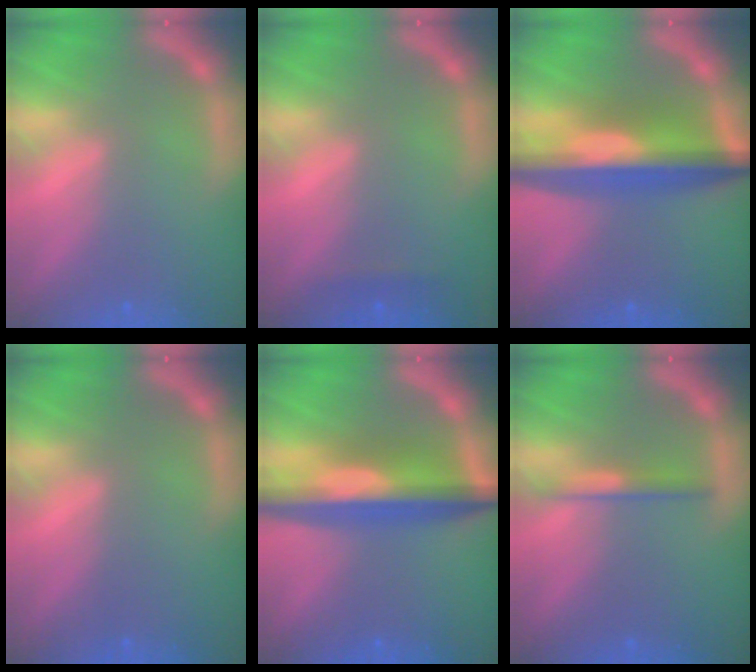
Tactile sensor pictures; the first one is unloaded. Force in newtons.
{"total": 0.9}
{"total": 9.6}
{"total": 0.0}
{"total": 8.5}
{"total": 2.0}